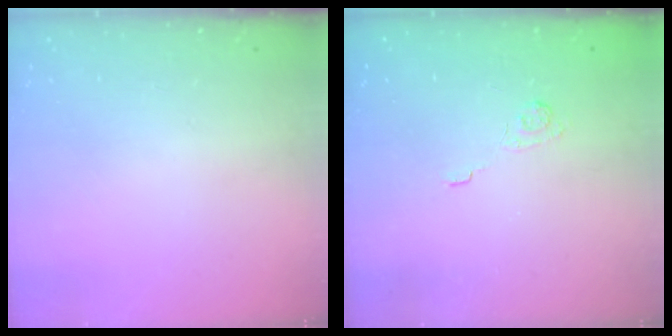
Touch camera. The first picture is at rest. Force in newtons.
{"total": 1.9, "press": 1.3, "slide": 1.3}